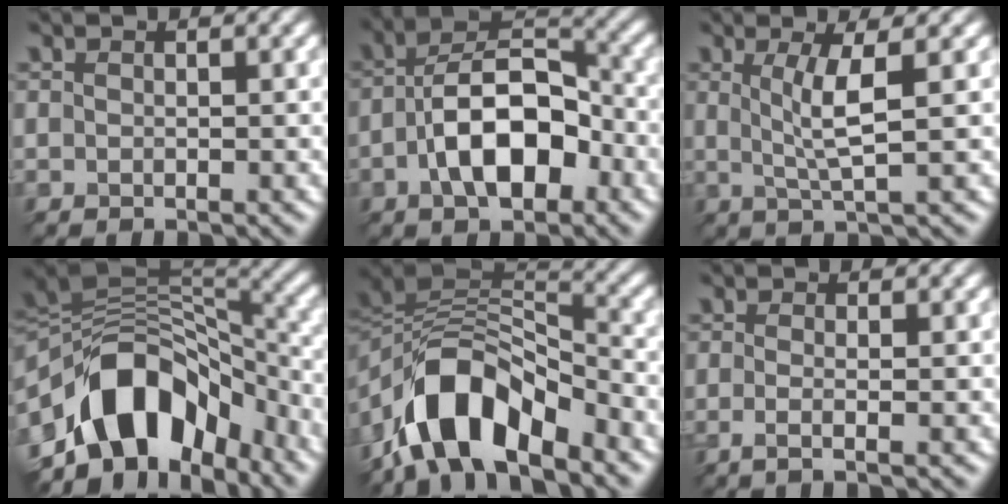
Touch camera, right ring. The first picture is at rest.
{"total": 6.9, "force": [-3.5, 2.8, 5.3], "torque": [-0.120, 0.020, -0.040]}
{"total": 2.3, "force": [0.3, -0.6, 2.2], "torque": [-0.077, -0.002, 0.031]}
{"total": 10.2, "force": [-6.0, 6.1, 5.6], "torque": [-0.117, 0.020, -0.087]}
{"total": 8.4, "force": [-6.1, 3.1, 4.9], "torque": [-0.103, 0.012, -0.093]}
{"total": 1.3, "force": [-1.0, -0.2, 0.8], "torque": [-0.039, -0.012, -0.002]}